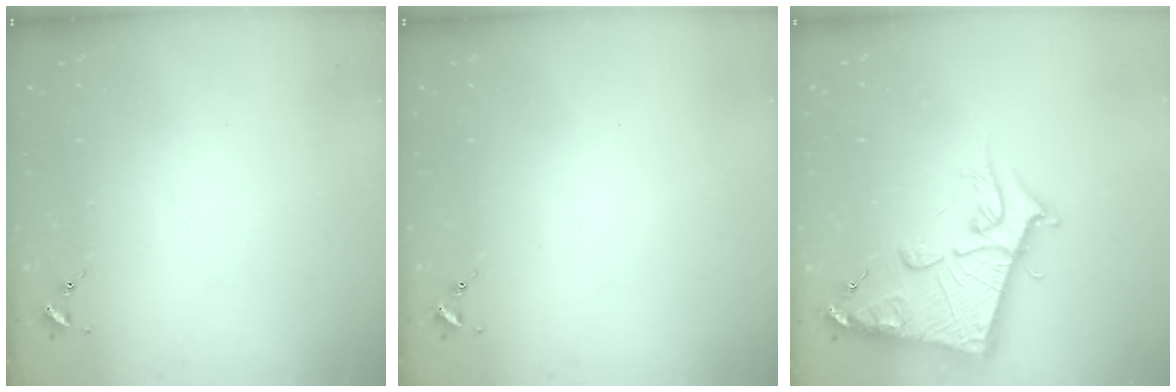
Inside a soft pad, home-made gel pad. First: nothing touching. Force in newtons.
{"total": 0.0}
{"total": 14.8, "press": 14.8, "slide": 1.5}